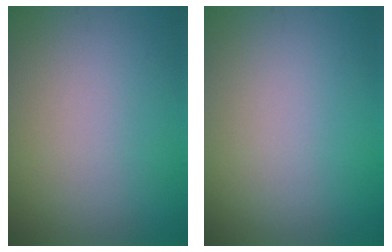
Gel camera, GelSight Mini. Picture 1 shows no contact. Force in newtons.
{"total": 0.0}